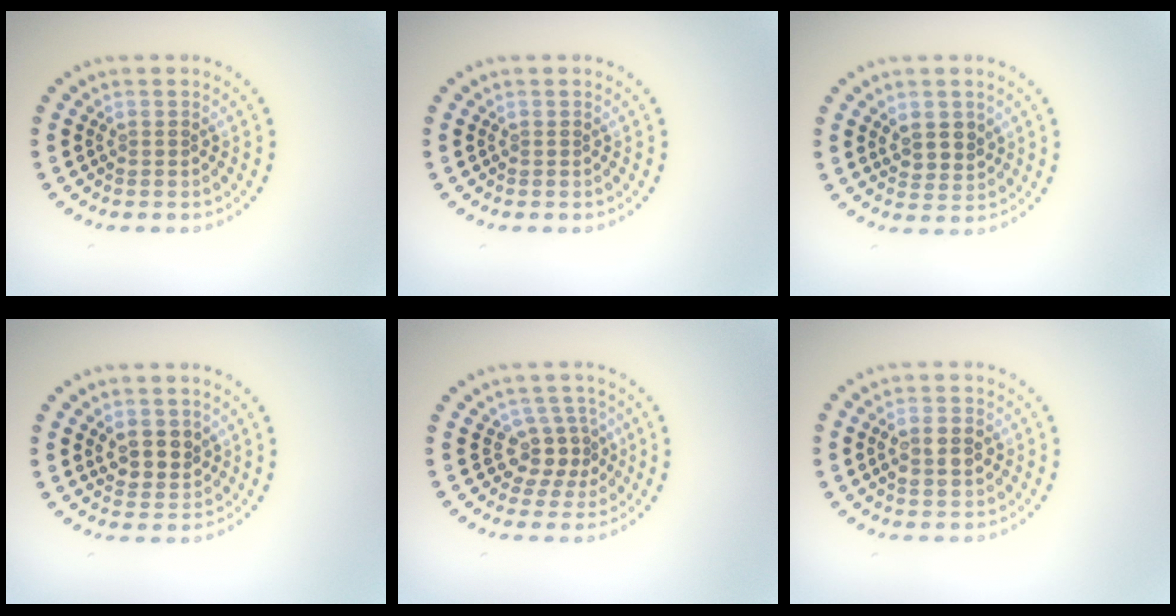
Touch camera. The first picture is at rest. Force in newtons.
{"total": 0.0}
{"total": 2.5, "press": 2.3, "slide": 0.8}
{"total": 2.7, "press": 2.5, "slide": 1.0}
{"total": 2.8, "press": 2.2, "slide": 1.7}
{"total": 2.6, "press": 2.6, "slide": 0.4}